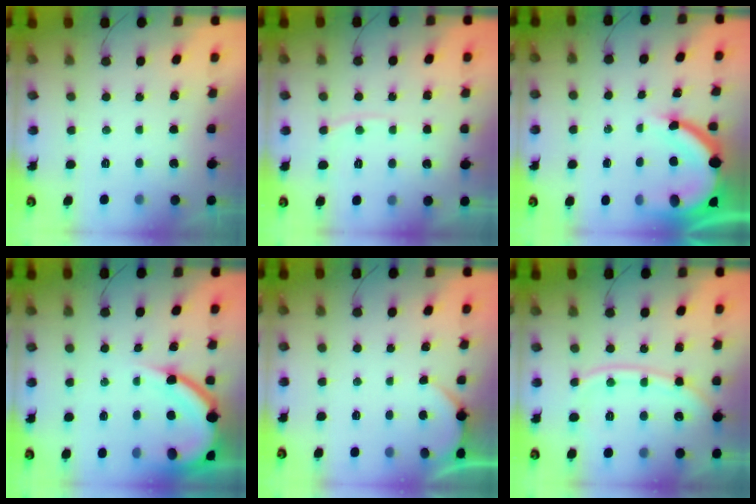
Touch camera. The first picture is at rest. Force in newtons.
{"total": 4.6, "press": 4.6, "slide": 0.4}
{"total": 12.6, "press": 12.5, "slide": 1.4}
{"total": 13.3, "press": 13.3, "slide": 1.3}
{"total": 1.8, "press": 1.8, "slide": 0.2}
{"total": 12.1, "press": 12.0, "slide": 1.6}